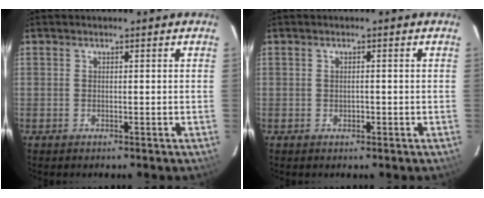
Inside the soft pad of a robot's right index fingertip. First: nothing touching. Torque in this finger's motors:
{"motor_torque": [-0.02, 0.18, 0.04, -0.01]}